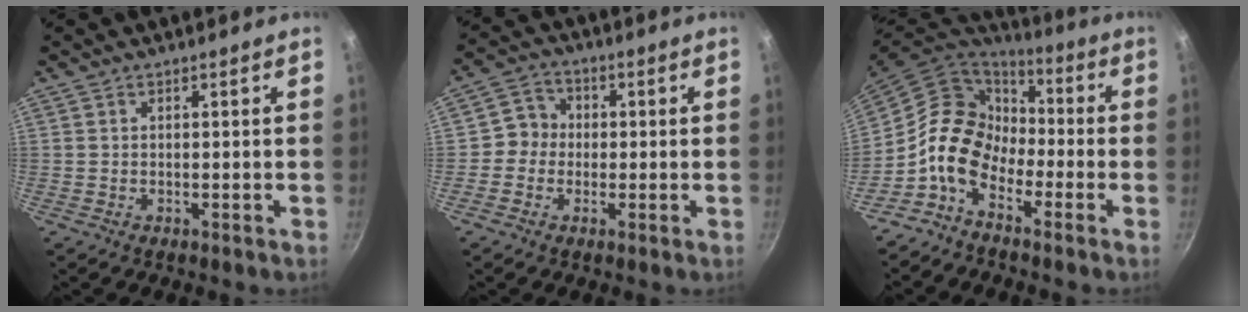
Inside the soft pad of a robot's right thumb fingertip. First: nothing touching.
{"total": 5.2, "force": [-0.3, 5.0, 1.5], "torque": [0.009, 0.015, -0.021]}
{"total": 13.4, "force": [-4.9, 10.0, 7.5], "torque": [-0.107, 0.058, -0.119]}